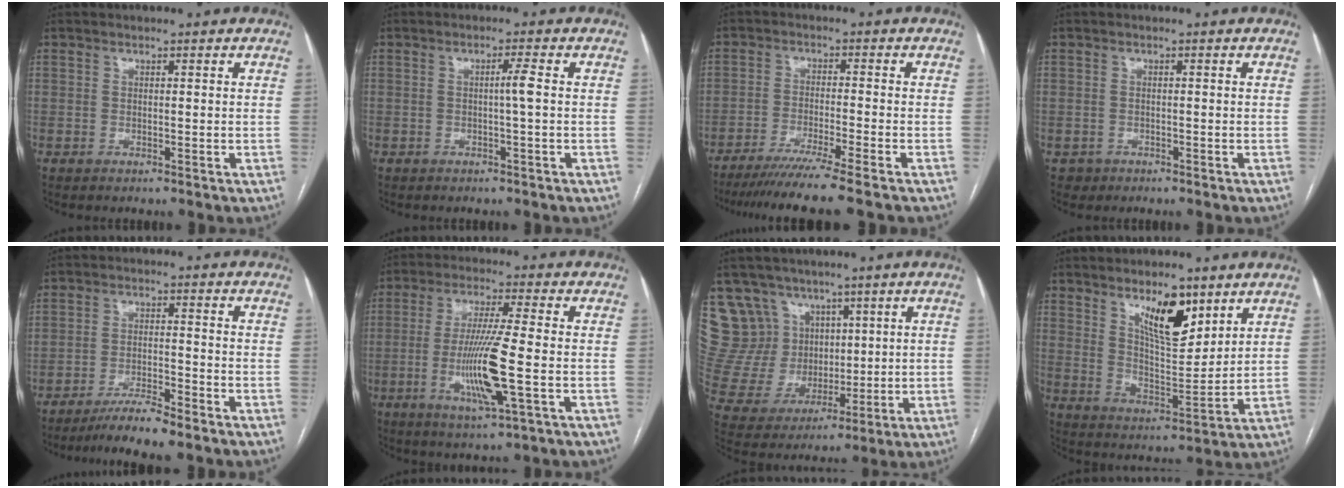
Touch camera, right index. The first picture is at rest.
{"total": 2.0, "force": [0.0, -0.5, 2.0], "torque": [-0.033, 0.000, 0.000]}
{"total": 9.9, "force": [-8.1, -1.9, 5.3], "torque": [-0.062, -0.032, -0.129]}
{"total": 1.7, "force": [-0.8, 1.4, -0.2], "torque": [0.003, 0.006, -0.013]}
{"total": 5.6, "force": [-5.0, -0.6, 2.6], "torque": [-0.042, -0.020, -0.092]}
{"total": 11.1, "force": [-2.5, -0.1, 10.8], "torque": [-0.213, -0.015, -0.049]}
{"total": 14.2, "force": [8.8, 10.9, 2.8], "torque": [-0.076, 0.054, 0.192]}
{"total": 10.1, "force": [6.2, 3.2, 7.4], "torque": [-0.127, -0.006, 0.115]}